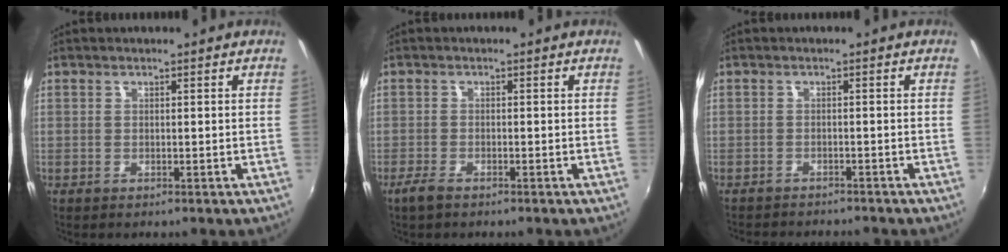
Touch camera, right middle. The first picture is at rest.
{"total": 2.5, "force": [-1.9, 0.7, 1.4], "torque": [-0.039, -0.005, -0.039]}
{"total": 6.1, "force": [-5.7, 1.1, 1.8], "torque": [-0.049, -0.013, -0.084]}